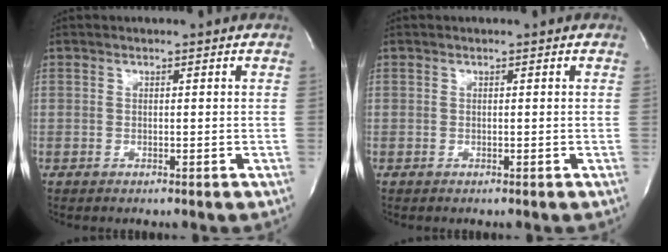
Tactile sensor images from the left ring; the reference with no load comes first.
{"total": 0.0}